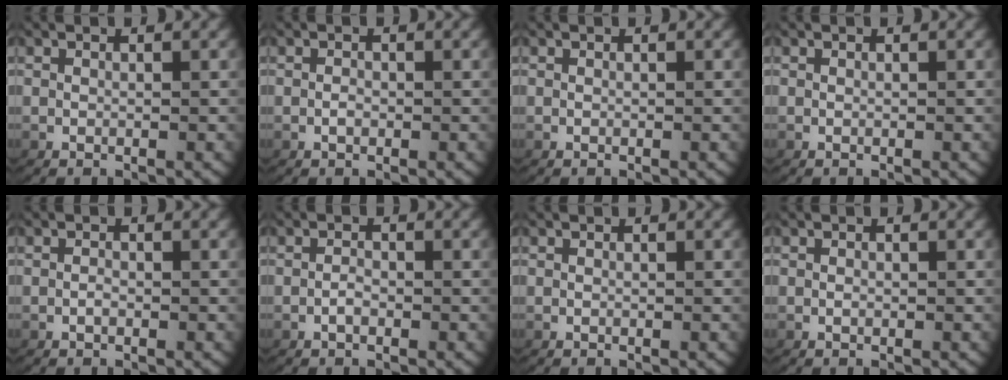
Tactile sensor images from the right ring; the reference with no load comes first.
{"total": 0.6, "force": [-0.4, 0.3, 0.4], "torque": [-0.015, -0.007, -0.002]}
{"total": 0.0}
{"total": 0.0}
{"total": 0.6, "force": [-0.4, 0.2, 0.4], "torque": [-0.013, -0.005, -0.004]}
{"total": 1.0, "force": [-0.7, 0.4, 0.6], "torque": [-0.019, -0.007, -0.009]}
{"total": 0.0}
{"total": 0.0}